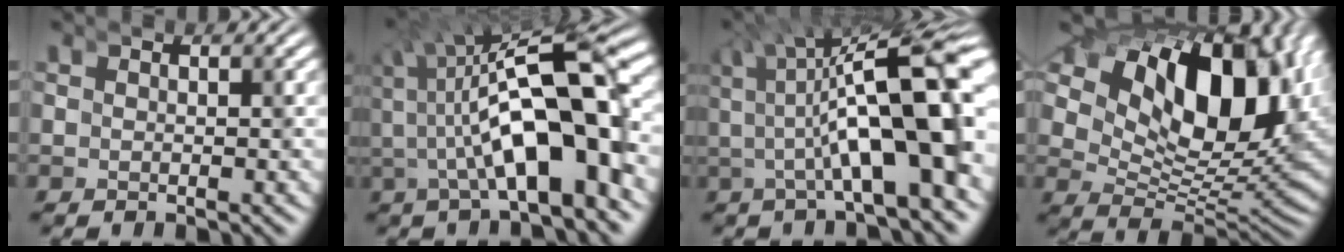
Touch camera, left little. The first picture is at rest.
{"total": 8.5, "force": [-3.4, 3.5, 6.9], "torque": [-0.126, -0.010, -0.054]}
{"total": 9.1, "force": [-1.7, 3.8, 8.1], "torque": [-0.107, 0.005, -0.036]}
{"total": 16.9, "force": [3.8, 10.3, 12.8], "torque": [-0.215, -0.003, 0.046]}